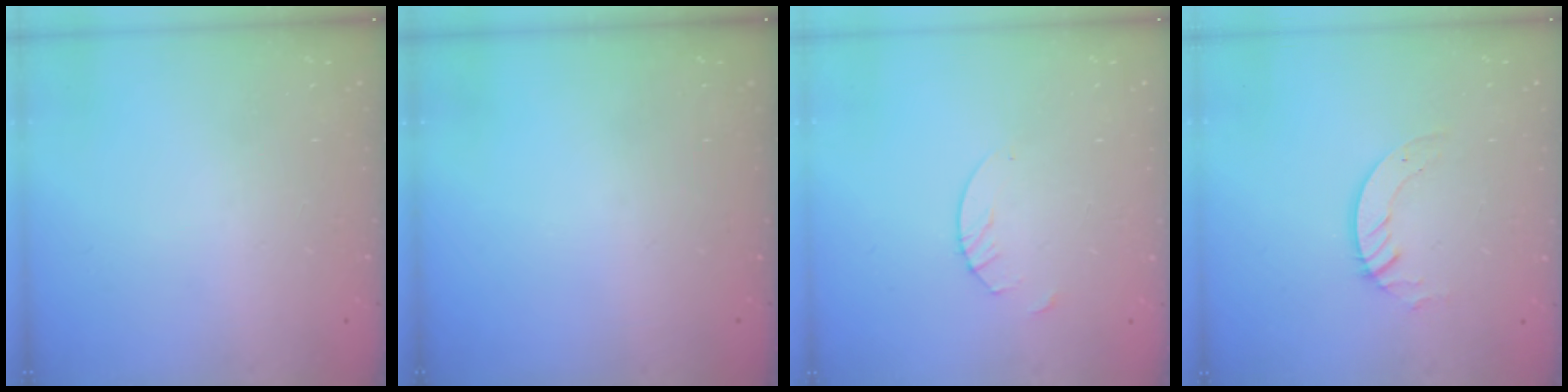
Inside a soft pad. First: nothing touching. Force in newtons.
{"total": 0.0}
{"total": 2.7, "press": 2.7, "slide": 0.2}
{"total": 3.6, "press": 3.6, "slide": 0.4}